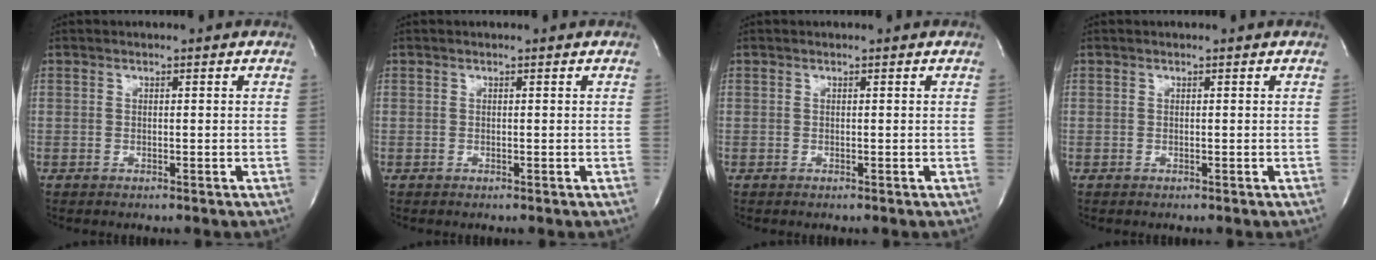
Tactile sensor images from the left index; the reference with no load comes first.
{"total": 0.0}
{"total": 0.0}
{"total": 0.0}